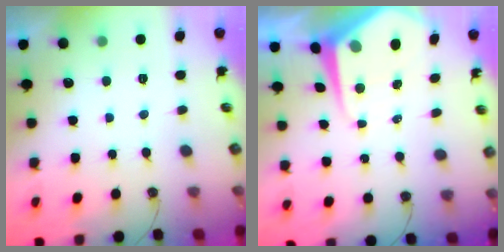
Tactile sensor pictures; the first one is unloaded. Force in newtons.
{"total": 8.5, "press": 8.5, "slide": 0.7}